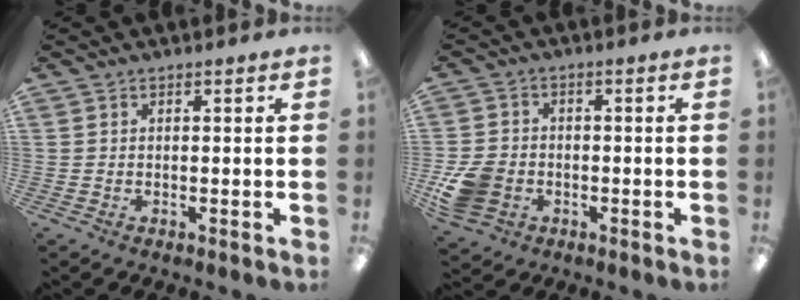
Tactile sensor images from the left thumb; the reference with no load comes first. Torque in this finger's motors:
{"motor_torque": [-0.73, 1.00, -0.20, 0.30, 0.07]}